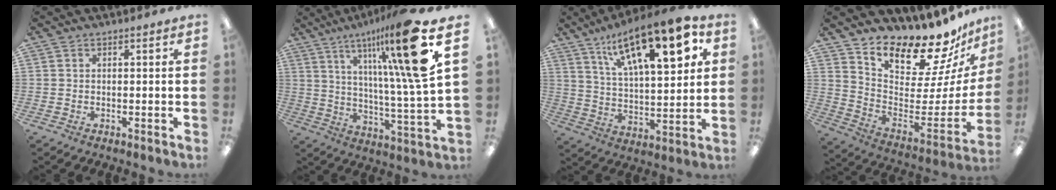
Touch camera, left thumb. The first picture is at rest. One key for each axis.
{"total": 22.2, "fx": 11.4, "fy": 3.5, "fz": 18.7, "tx": -0.287, "ty": -0.060, "tz": 0.161}
{"total": 20.7, "fx": 11.5, "fy": 7.4, "fz": 15.6, "tx": -0.238, "ty": -0.051, "tz": 0.183}
{"total": 16.6, "fx": 15.0, "fy": 4.3, "fz": 5.5, "tx": -0.090, "ty": -0.140, "tz": 0.255}